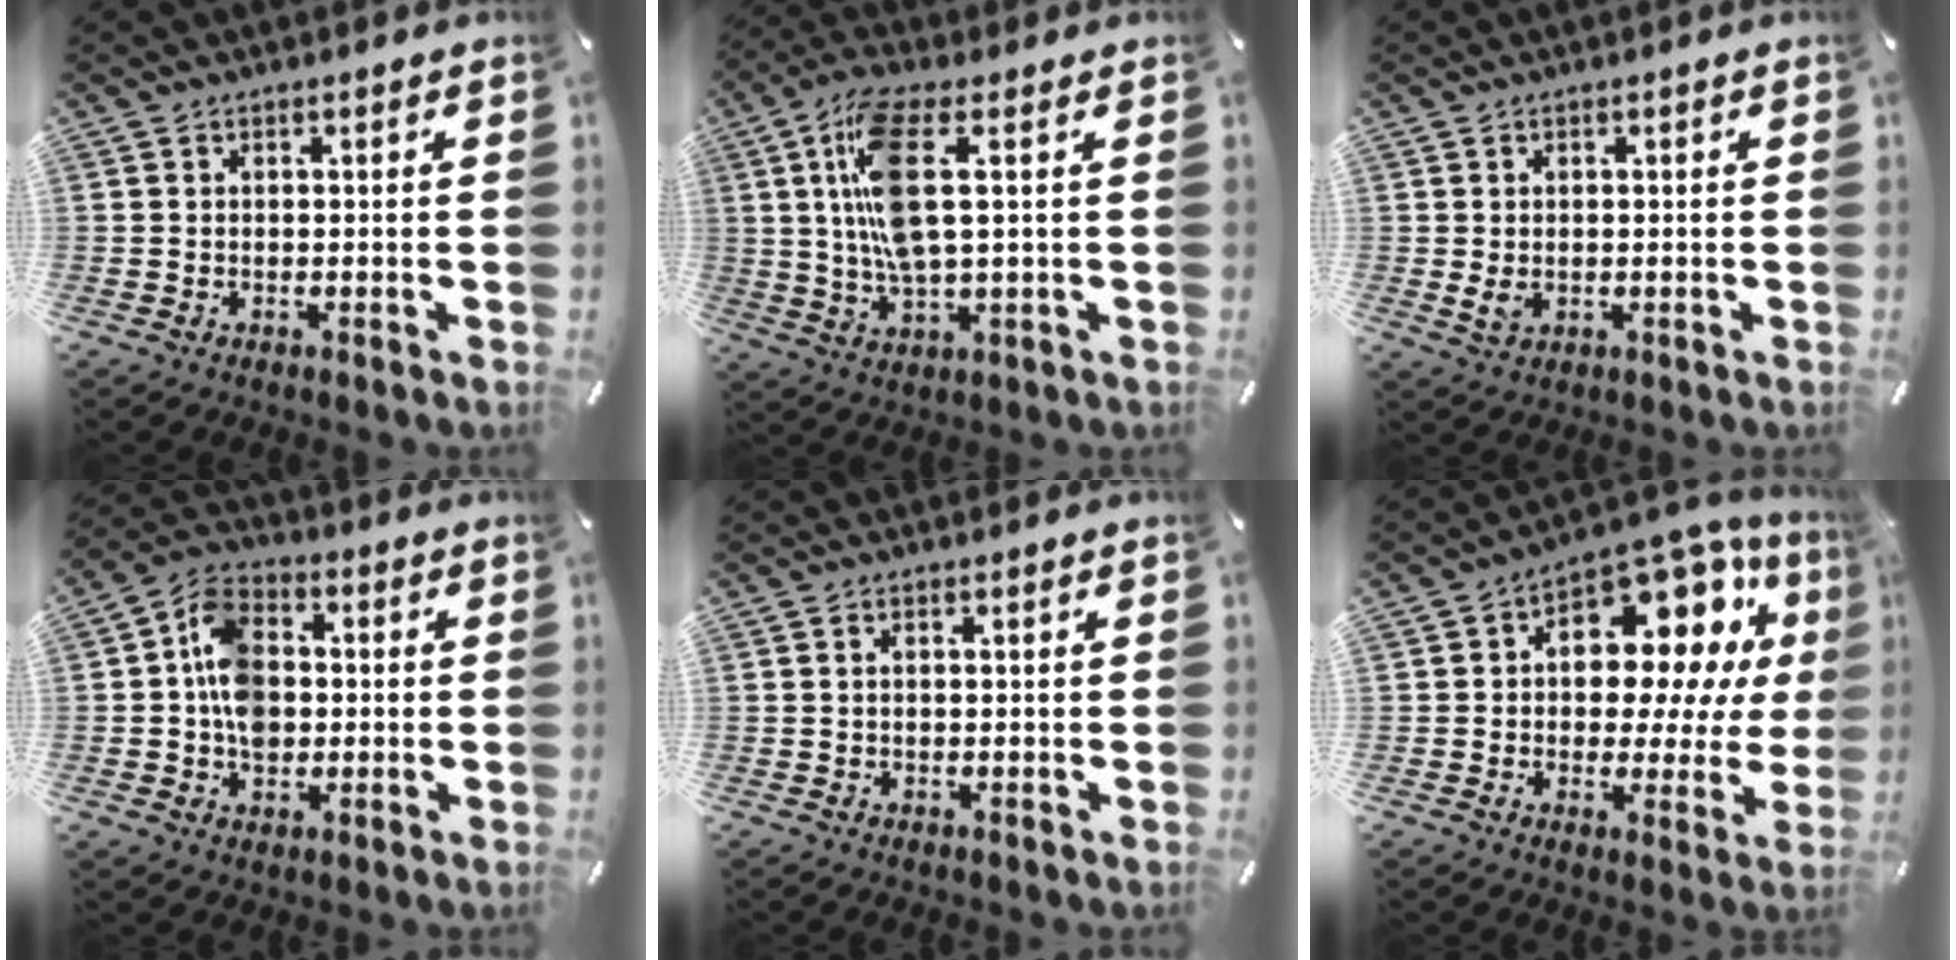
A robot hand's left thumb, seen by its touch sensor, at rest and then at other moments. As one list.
[{"total": 12.2, "force": [2.4, 4.1, 11.3], "torque": [-0.245, -0.007, 0.038]}, {"total": 2.6, "force": [-0.2, 2.0, 1.6], "torque": [-0.028, -0.002, -0.006]}, {"total": 10.5, "force": [-0.7, 8.2, 6.5], "torque": [-0.125, 0.020, -0.011]}, {"total": 0.8, "force": [0.1, 0.4, 0.6], "torque": [-0.012, 0.004, -0.001]}, {"total": 13.8, "force": [5.7, 8.9, 8.9], "torque": [-0.128, -0.054, 0.102]}]